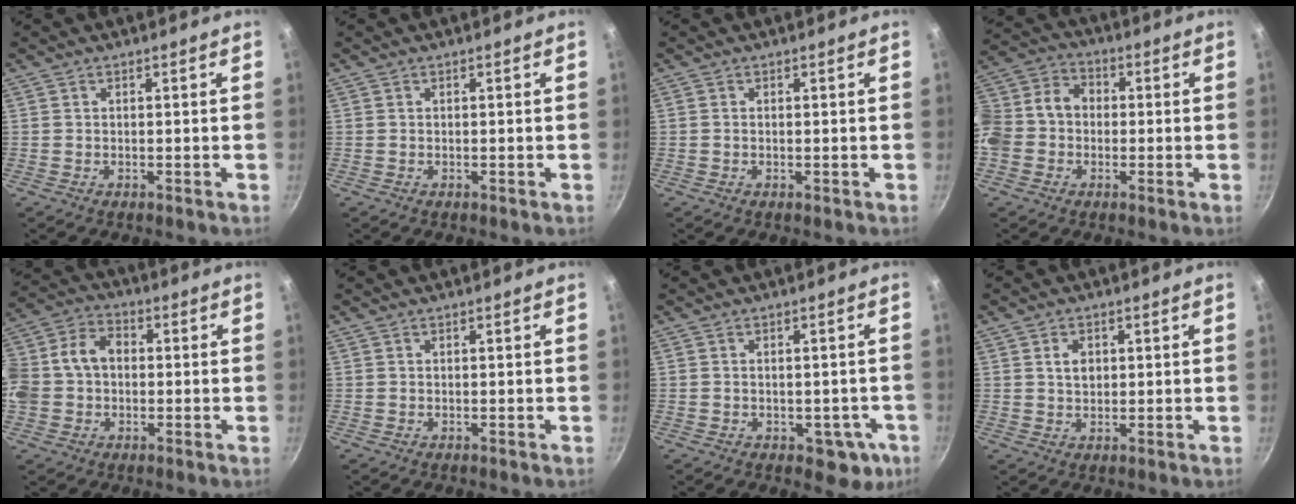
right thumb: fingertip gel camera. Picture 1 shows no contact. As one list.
[{"total": 0.0}, {"total": 0.0}, {"total": 14.5, "force": [-1.6, 11.9, 8.1], "torque": [-0.152, 0.049, -0.048]}, {"total": 14.9, "force": [0.0, 11.4, 9.6], "torque": [-0.191, 0.047, -0.014]}, {"total": 0.0}, {"total": 6.4, "force": [-2.2, 4.0, 4.4], "torque": [-0.022, 0.017, -0.014]}, {"total": 3.2, "force": [0.7, 2.3, 2.0], "torque": [-0.023, -0.001, 0.014]}]